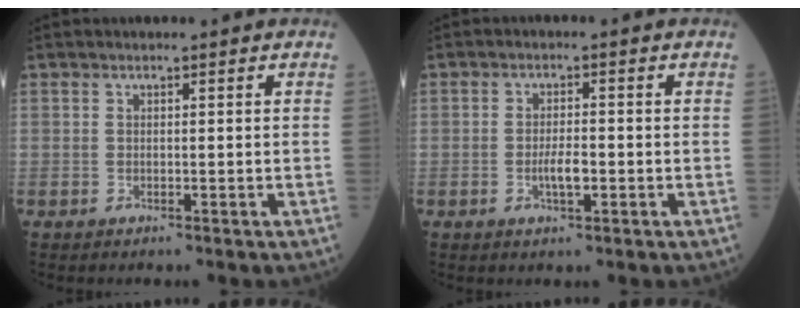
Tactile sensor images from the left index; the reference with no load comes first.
{"total": 2.9, "force": [-0.9, 0.7, 2.7], "torque": [-0.054, 0.000, -0.014]}